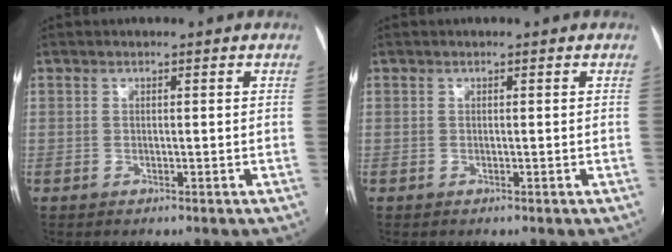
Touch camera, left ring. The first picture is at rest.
{"total": 0.0}